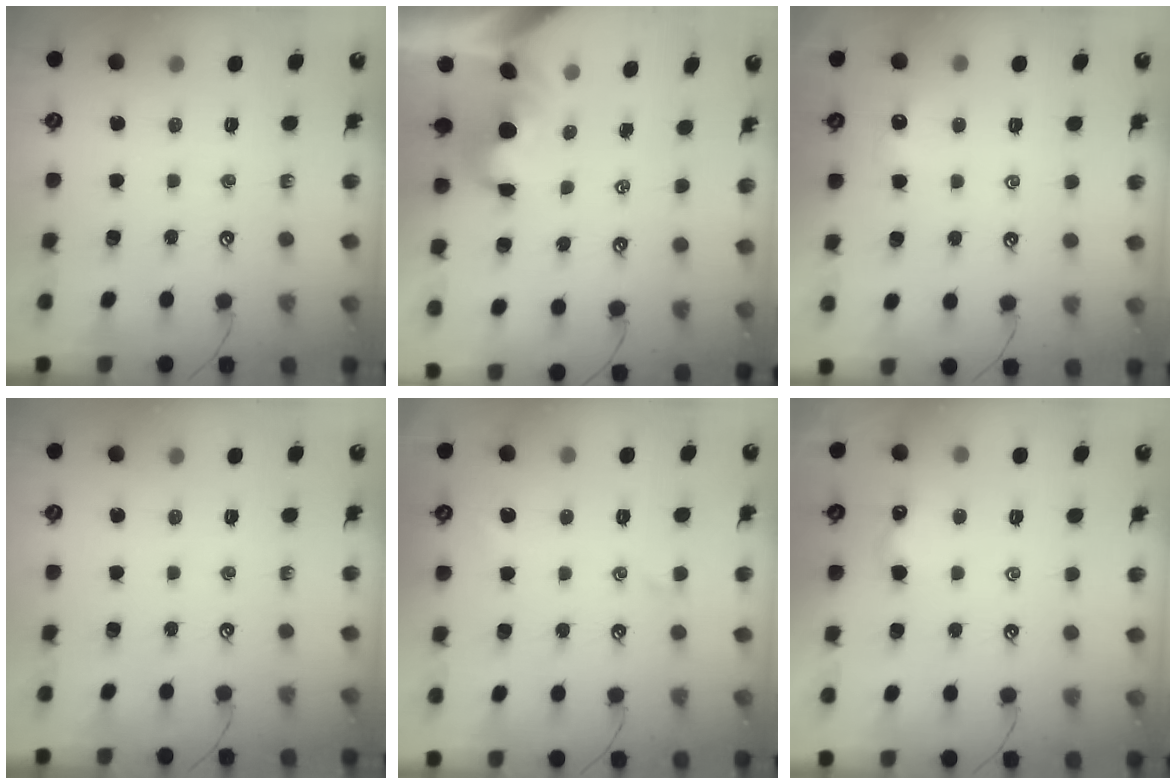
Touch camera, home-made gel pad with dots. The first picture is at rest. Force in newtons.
{"total": 0.8, "press": 0.6, "slide": 0.4}
{"total": 0.8, "press": 0.7, "slide": 0.5}
{"total": 0.0}
{"total": 1.6, "press": 1.5, "slide": 0.5}
{"total": 0.8, "press": 0.6, "slide": 0.5}